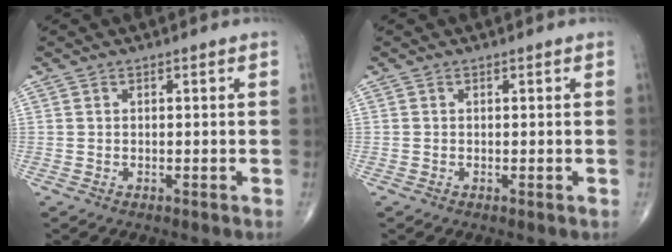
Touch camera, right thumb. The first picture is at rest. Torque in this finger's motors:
{"motor_torque": [1.62, 1.31, -0.20, -0.27, 0.01]}